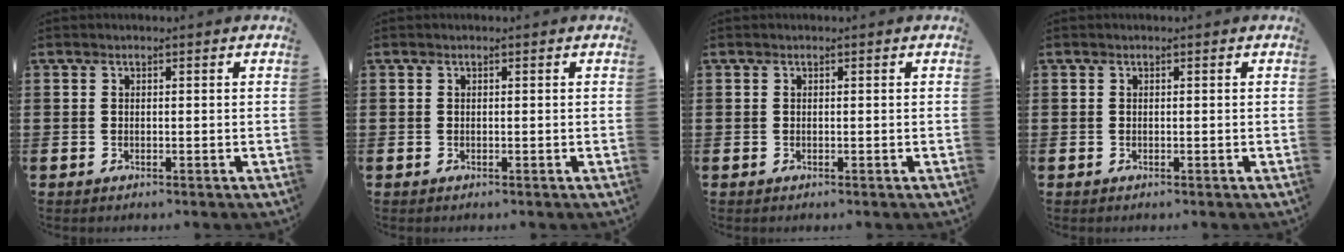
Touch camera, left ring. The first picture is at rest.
{"total": 0.0}
{"total": 0.0}
{"total": 0.0}